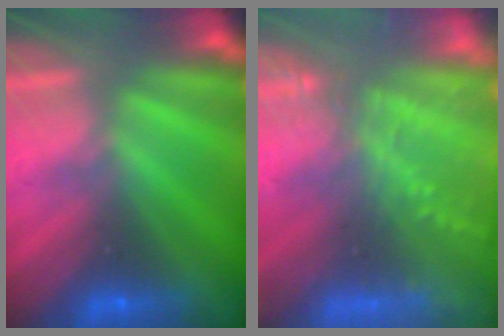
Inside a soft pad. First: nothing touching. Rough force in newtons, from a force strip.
{"total": 7.3}